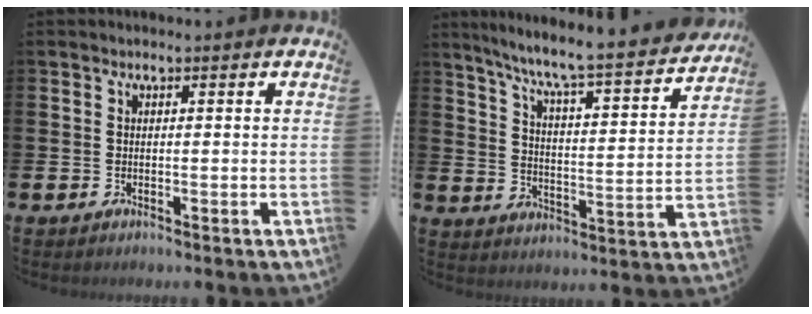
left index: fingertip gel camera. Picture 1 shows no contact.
{"total": 7.4, "force": [6.7, 0.1, 3.0], "torque": [-0.083, -0.059, 0.108]}